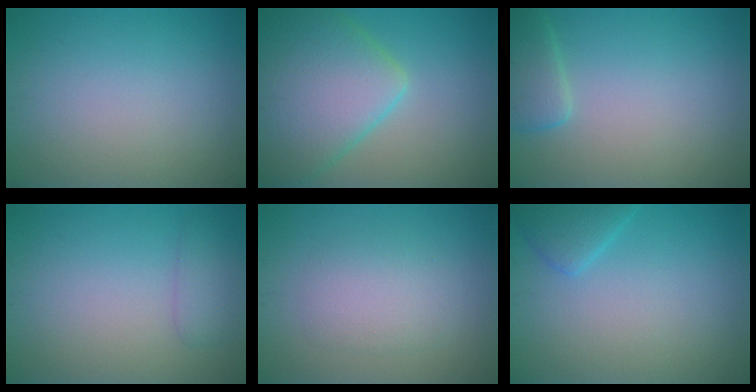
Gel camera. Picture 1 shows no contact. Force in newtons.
{"total": 9.6, "press": 9.6, "slide": 0.5}
{"total": 2.4, "press": 2.4, "slide": 0.2}
{"total": 1.5, "press": 1.5, "slide": 0.2}
{"total": 2.8, "press": 2.8, "slide": 0.2}
{"total": 2.2, "press": 2.2, "slide": 0.1}